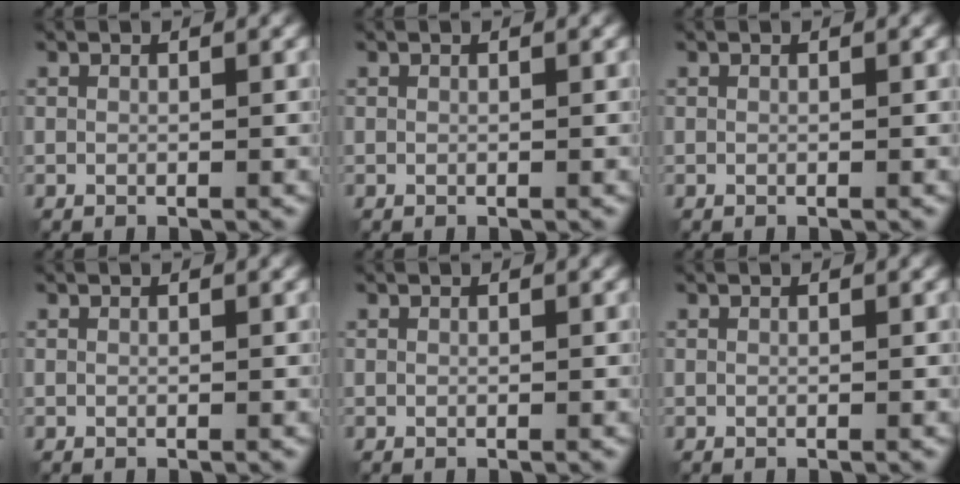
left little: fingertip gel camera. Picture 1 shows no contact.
{"total": 0.0}
{"total": 0.0}
{"total": 0.0}
{"total": 0.0}
{"total": 0.0}